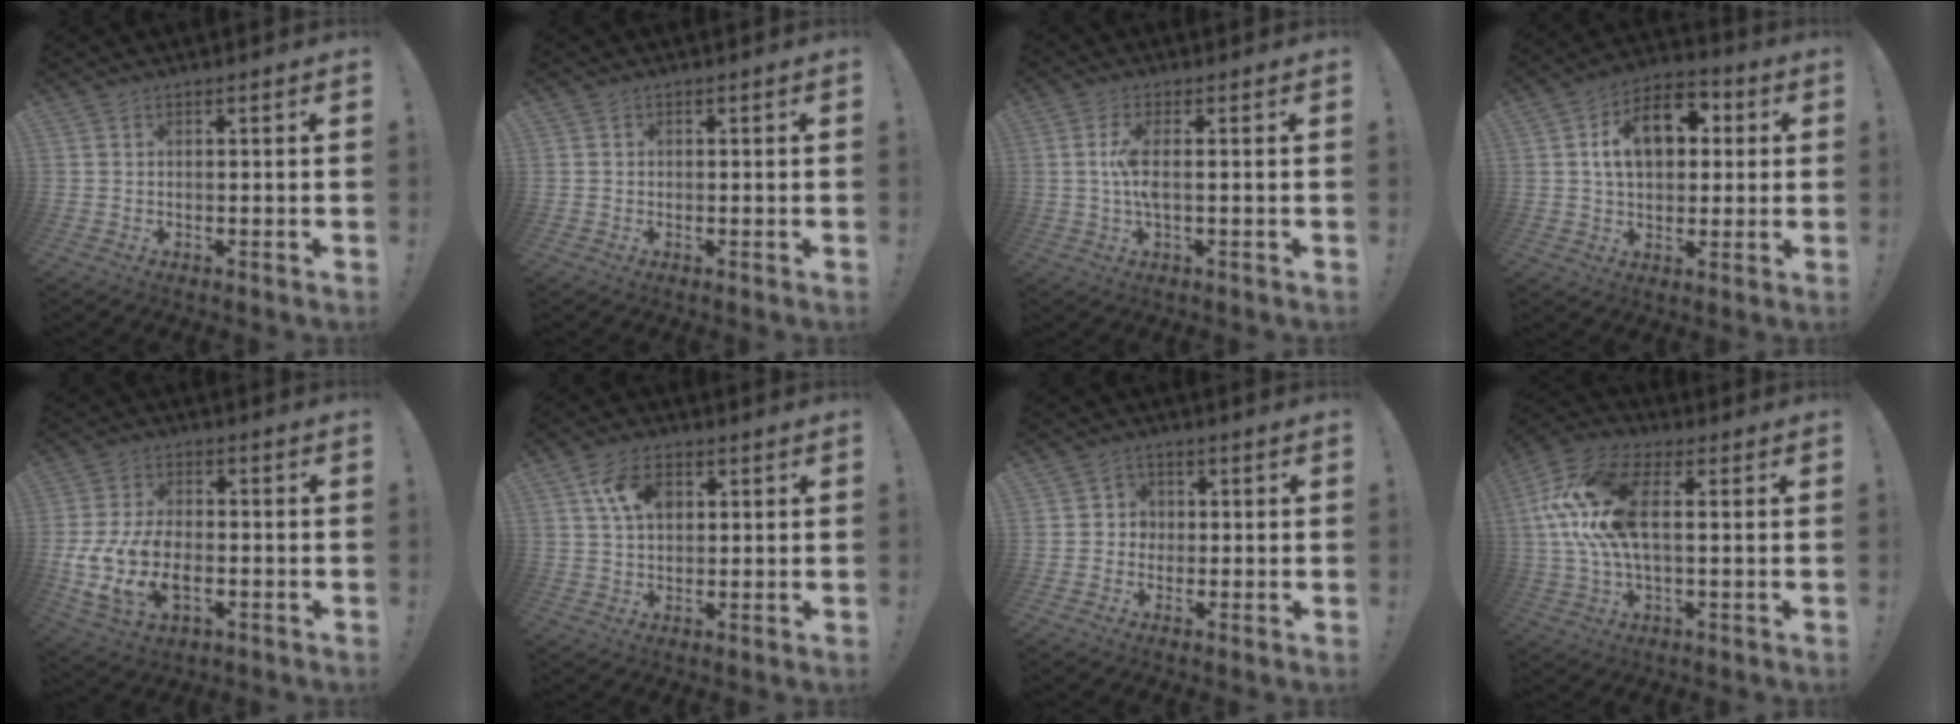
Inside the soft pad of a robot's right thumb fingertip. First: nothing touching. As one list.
[{"total": 0.6, "force": [-0.2, 0.5, 0.1], "torque": [-0.002, 0.001, -0.003]}, {"total": 6.6, "force": [0.1, 1.7, 6.4], "torque": [-0.130, -0.010, -0.004]}, {"total": 14.0, "force": [3.3, 9.4, 9.8], "torque": [-0.138, 0.002, 0.060]}, {"total": 13.9, "force": [-3.0, 9.1, 10.1], "torque": [-0.193, 0.004, -0.052]}, {"total": 8.8, "force": [3.0, 6.0, 5.8], "torque": [-0.094, 0.005, 0.058]}, {"total": 3.8, "force": [-0.4, 3.7, 0.9], "torque": [-0.016, 0.010, -0.008]}, {"total": 18.6, "force": [2.9, 9.7, 15.6], "torque": [-0.301, 0.003, 0.049]}]